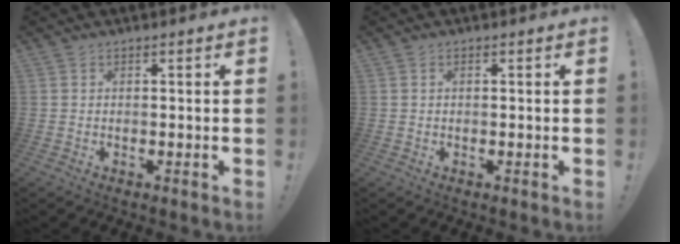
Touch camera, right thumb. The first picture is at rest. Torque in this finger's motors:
{"motor_torque": [0.07, -0.01, -0.03, 0.19, 0.06]}